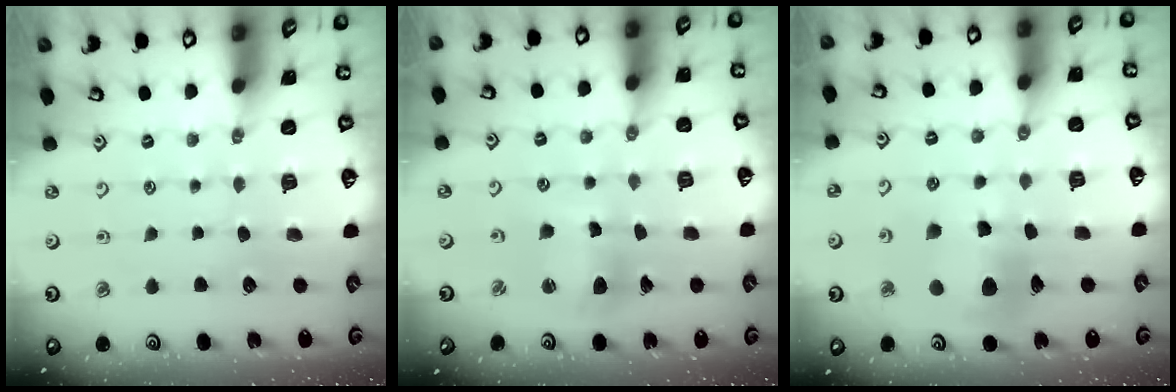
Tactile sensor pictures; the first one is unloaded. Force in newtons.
{"total": 8.1, "press": 8.0, "slide": 1.4}
{"total": 11.2, "press": 11.1, "slide": 1.5}